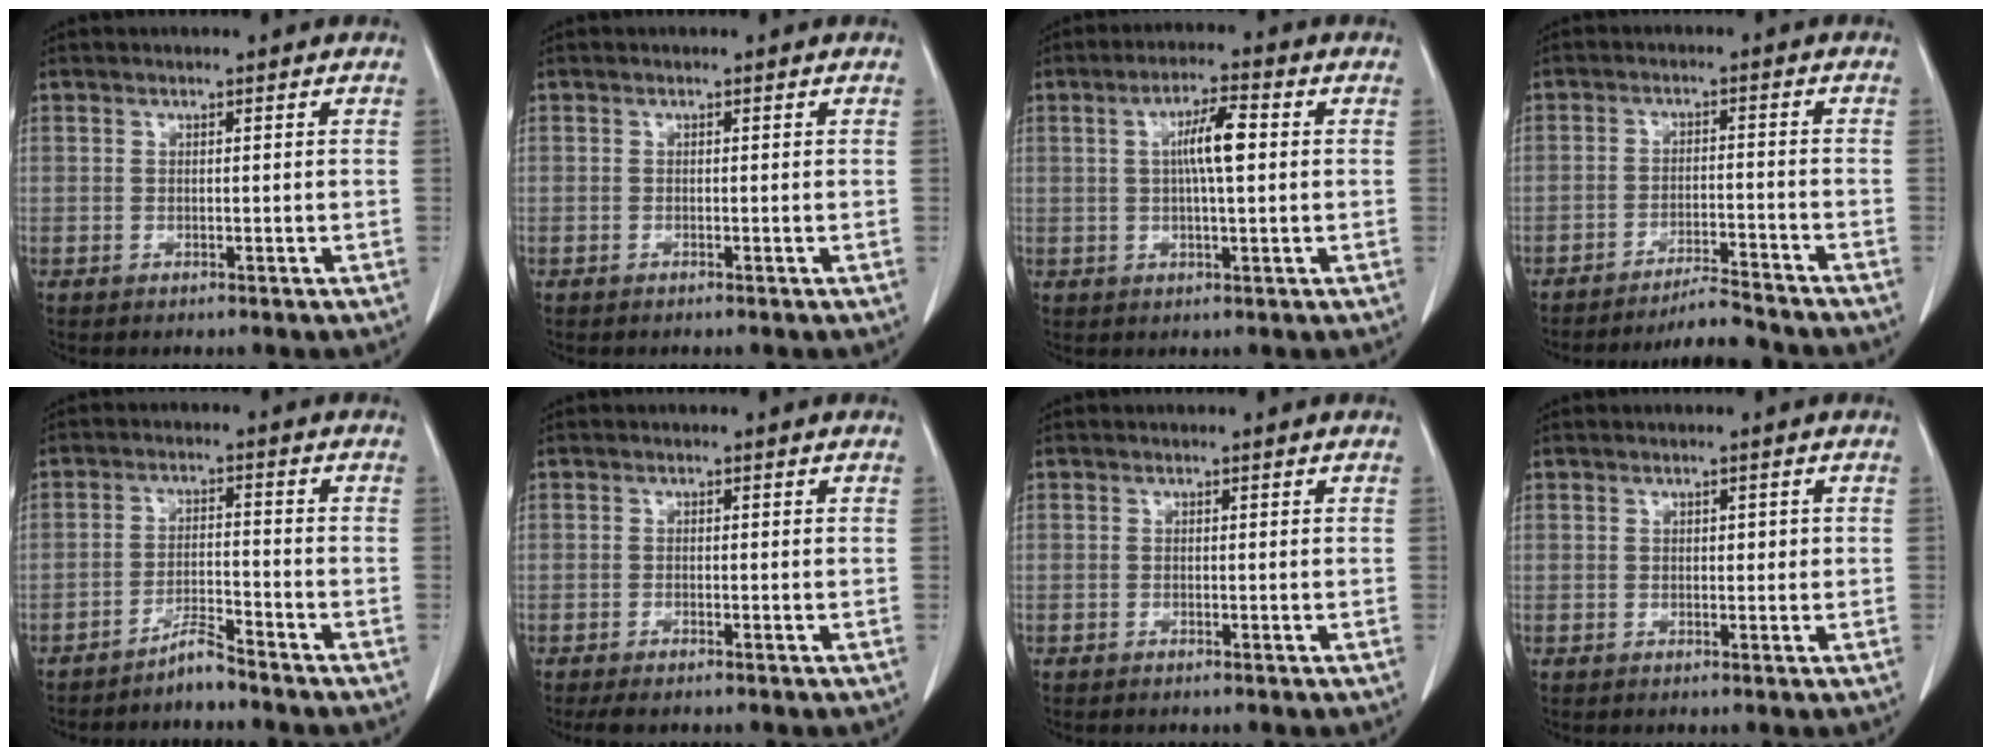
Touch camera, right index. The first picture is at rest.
{"total": 0.0}
{"total": 6.1, "force": [0.8, 0.8, 6.0], "torque": [-0.109, 0.009, 0.013]}
{"total": 8.1, "force": [-7.9, -0.7, 1.9], "torque": [-0.025, -0.008, -0.125]}
{"total": 3.7, "force": [-3.5, -0.1, 1.3], "torque": [-0.023, -0.010, -0.067]}
{"total": 2.8, "force": [-2.3, 0.4, 1.5], "torque": [-0.022, -0.006, -0.035]}
{"total": 0.0}
{"total": 1.3, "force": [0.2, 0.7, 1.0], "torque": [-0.012, 0.002, 0.002]}